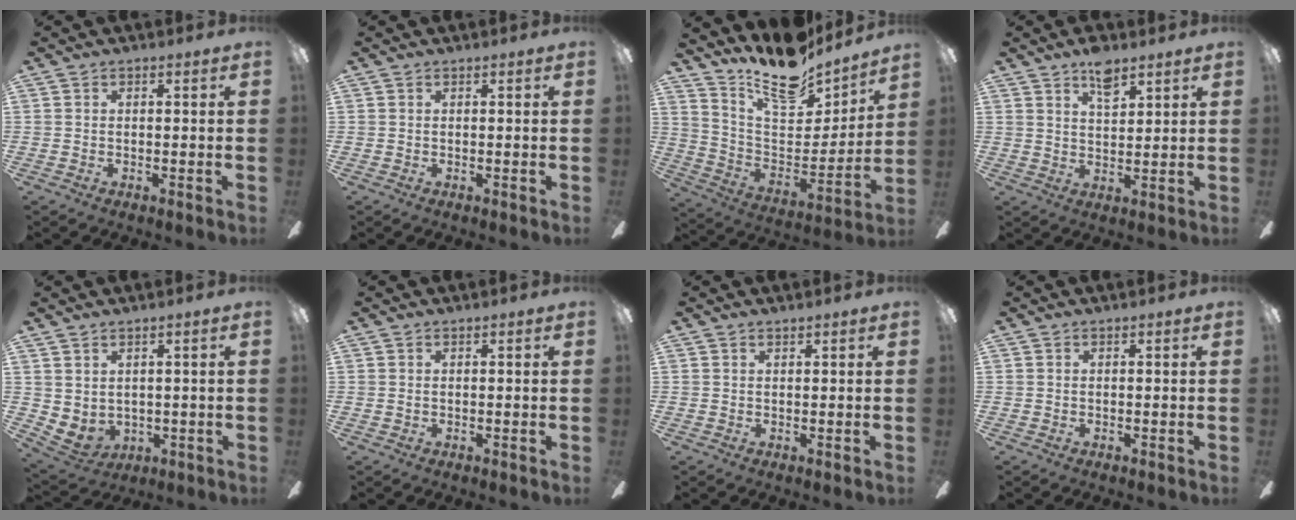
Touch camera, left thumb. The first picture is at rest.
{"total": 0.0}
{"total": 15.7, "force": [13.3, 5.4, 6.2], "torque": [-0.113, -0.104, 0.234]}
{"total": 6.6, "force": [4.7, 2.8, 3.8], "torque": [-0.052, -0.022, 0.081]}
{"total": 3.5, "force": [1.5, 2.7, 1.7], "torque": [-0.052, -0.013, 0.029]}
{"total": 0.0}
{"total": 0.7, "force": [0.7, 0.0, 0.0], "torque": [-0.002, 0.000, 0.012]}
{"total": 0.0}